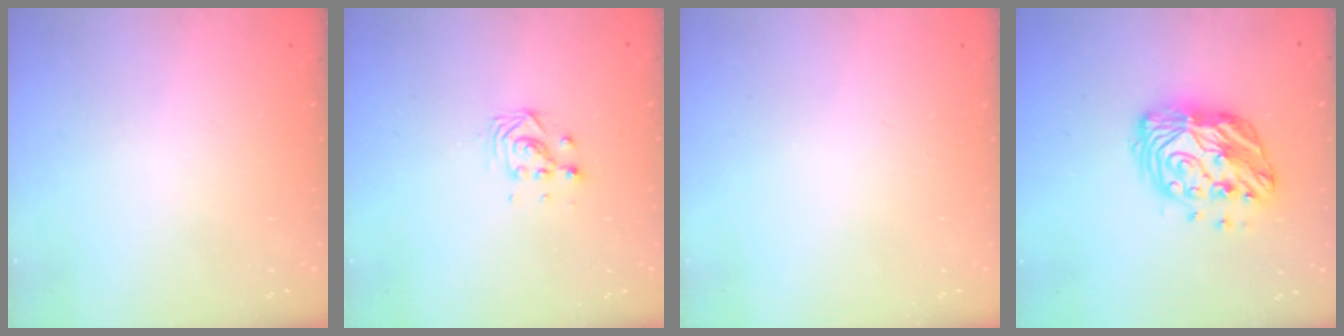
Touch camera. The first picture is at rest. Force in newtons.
{"total": 3.7, "press": 3.7, "slide": 0.3}
{"total": 0.0}
{"total": 12.7, "press": 12.7, "slide": 0.6}